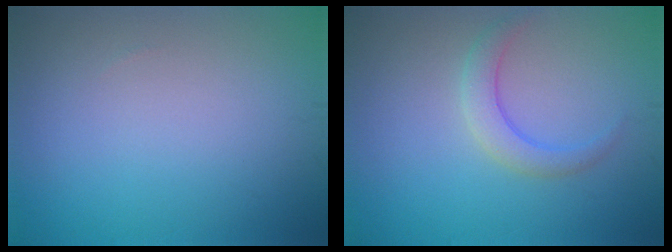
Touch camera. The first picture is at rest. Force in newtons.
{"total": 2.4, "press": 2.4, "slide": 0.1}